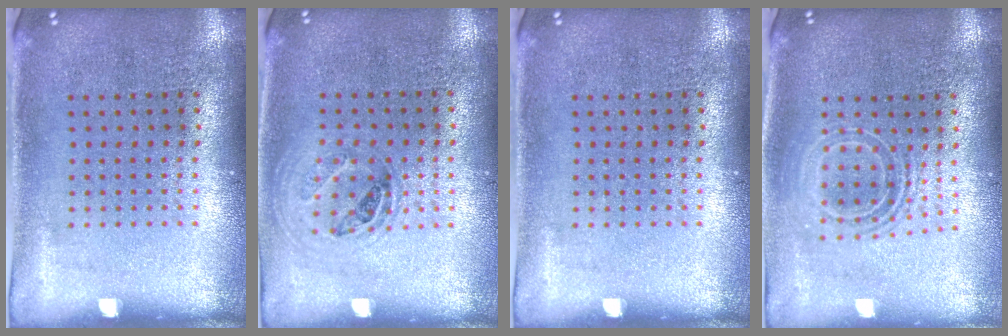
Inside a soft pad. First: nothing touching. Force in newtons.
{"total": 1.1, "press": 0.9, "slide": 0.6}
{"total": 0.0}
{"total": 1.7, "press": 1.3, "slide": 1.1}